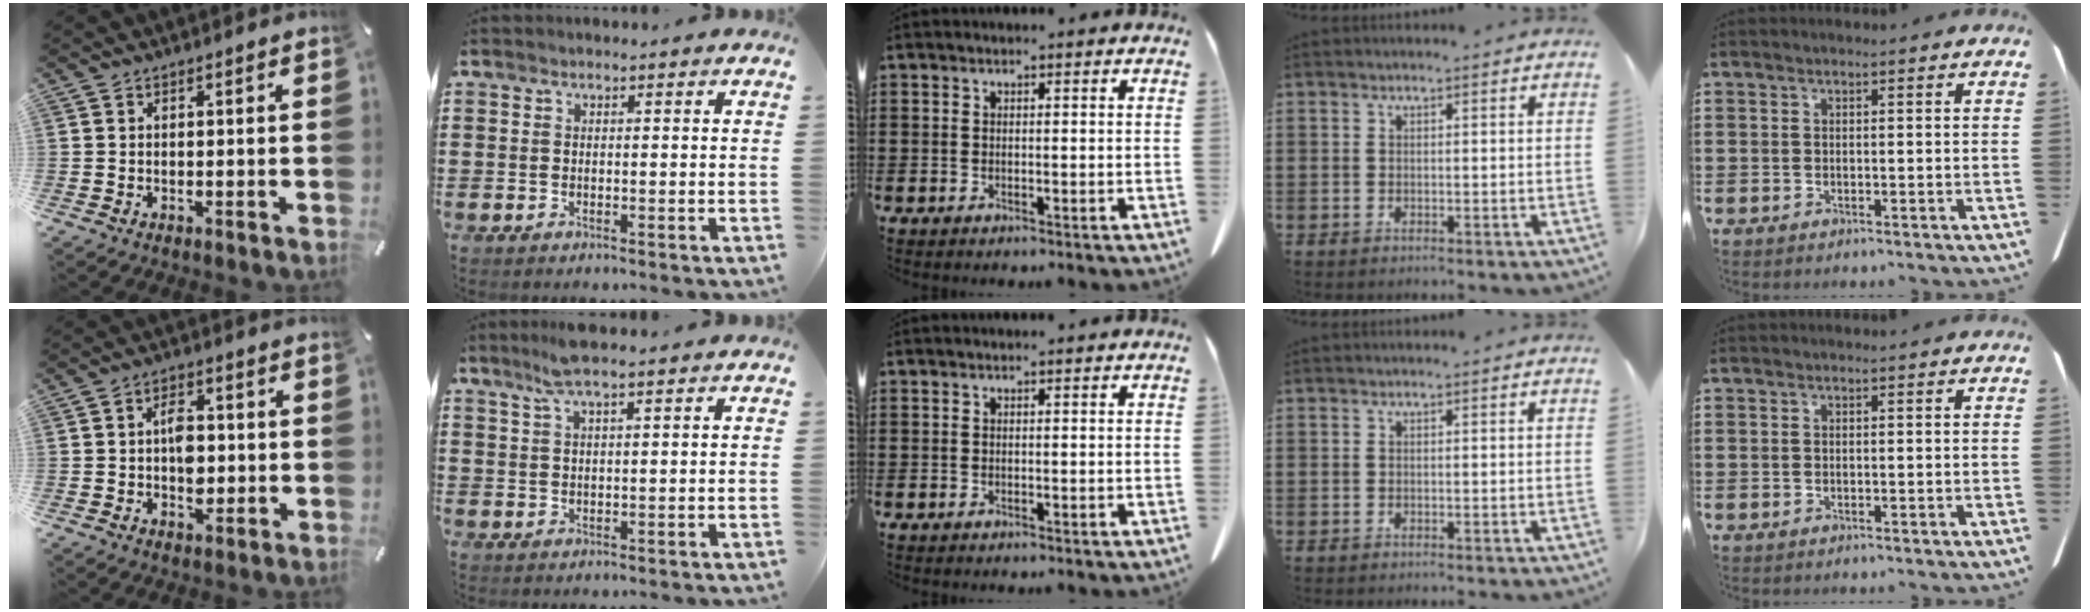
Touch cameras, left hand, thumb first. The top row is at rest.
{"thumb": {"total": 5.9, "force": [-0.3, 3.9, 4.4], "torque": [-0.058, 0.001, -0.008]}, "index": {"total": 4.5, "force": [3.2, 0.5, 3.1], "torque": [-0.068, 0.001, 0.058]}}